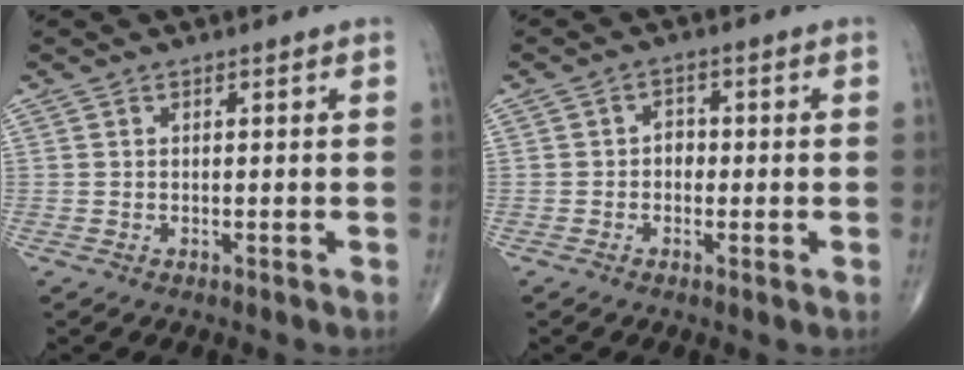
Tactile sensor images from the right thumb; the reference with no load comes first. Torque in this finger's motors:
{"motor_torque": [0.88, 0.75, -0.08, -0.23, -0.04]}